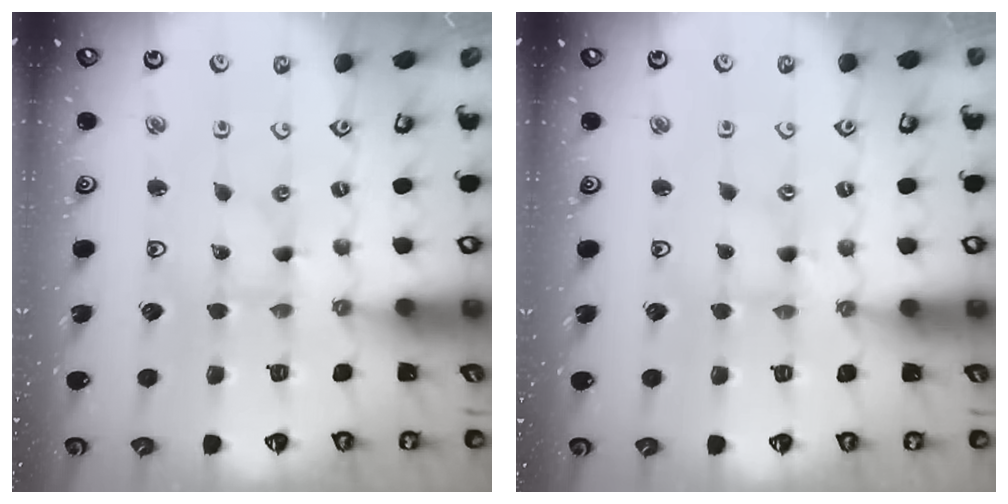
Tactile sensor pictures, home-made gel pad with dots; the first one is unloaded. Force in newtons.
{"total": 1.6, "press": 1.6, "slide": 0.2}